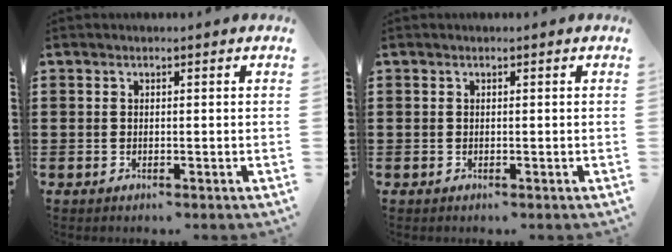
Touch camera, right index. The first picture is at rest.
{"total": 0.0}